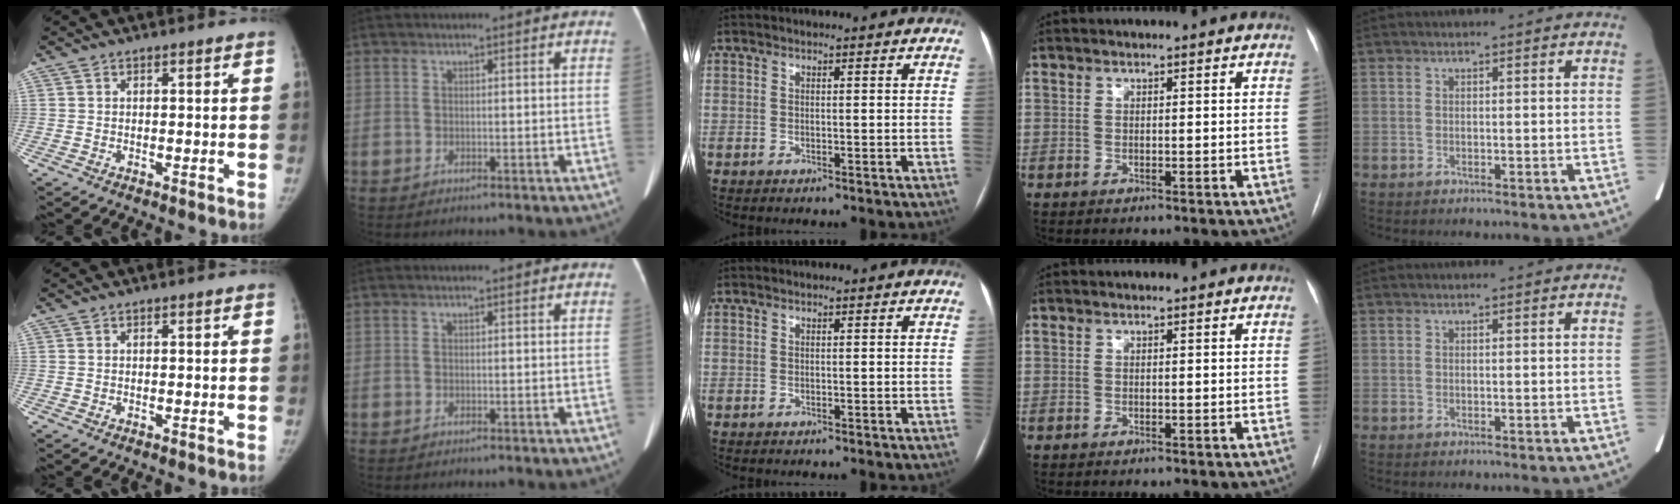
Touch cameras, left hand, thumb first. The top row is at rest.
{}